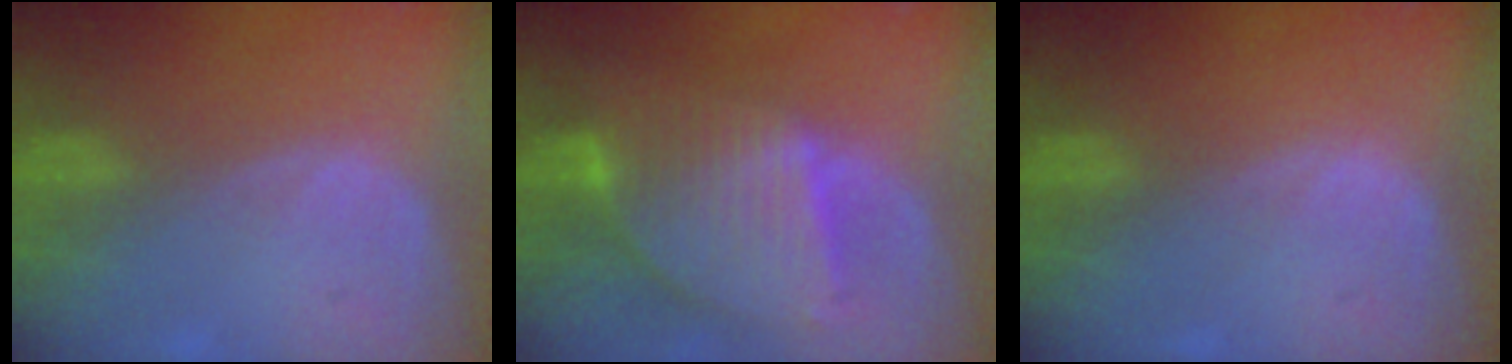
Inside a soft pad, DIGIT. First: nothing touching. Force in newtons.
{"total": 9.4, "press": 8.1, "slide": 4.9}
{"total": 0.0}